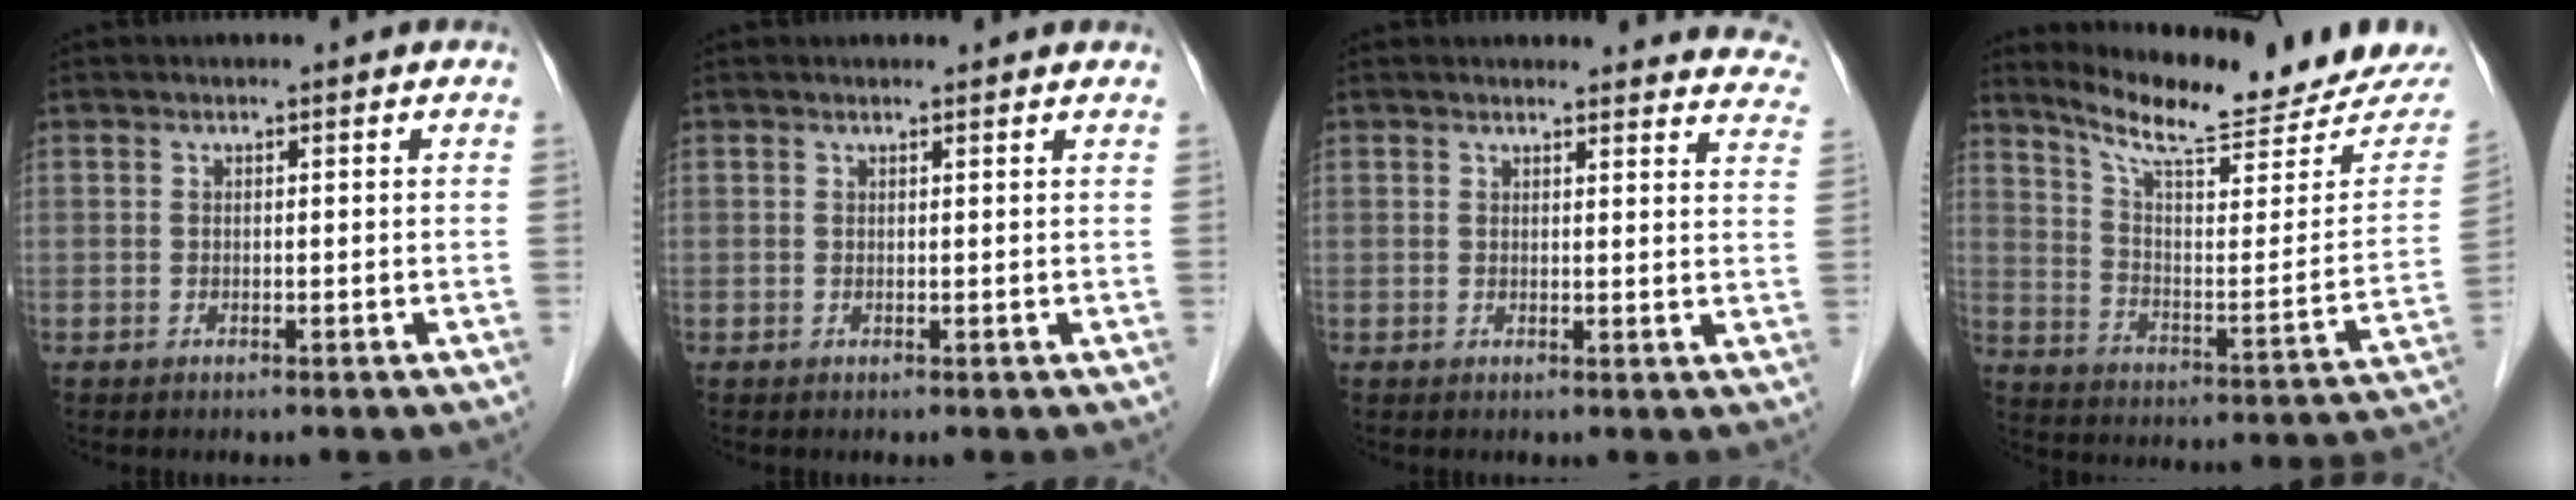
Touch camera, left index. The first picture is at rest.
{"total": 2.3, "force": [2.2, 0.6, 0.4], "torque": [-0.003, 0.010, 0.024]}
{"total": 15.4, "force": [14.9, 3.4, 2.2], "torque": [0.017, -0.052, 0.132]}
{"total": 18.6, "force": [17.3, 1.4, 6.9], "torque": [-0.111, -0.071, 0.247]}